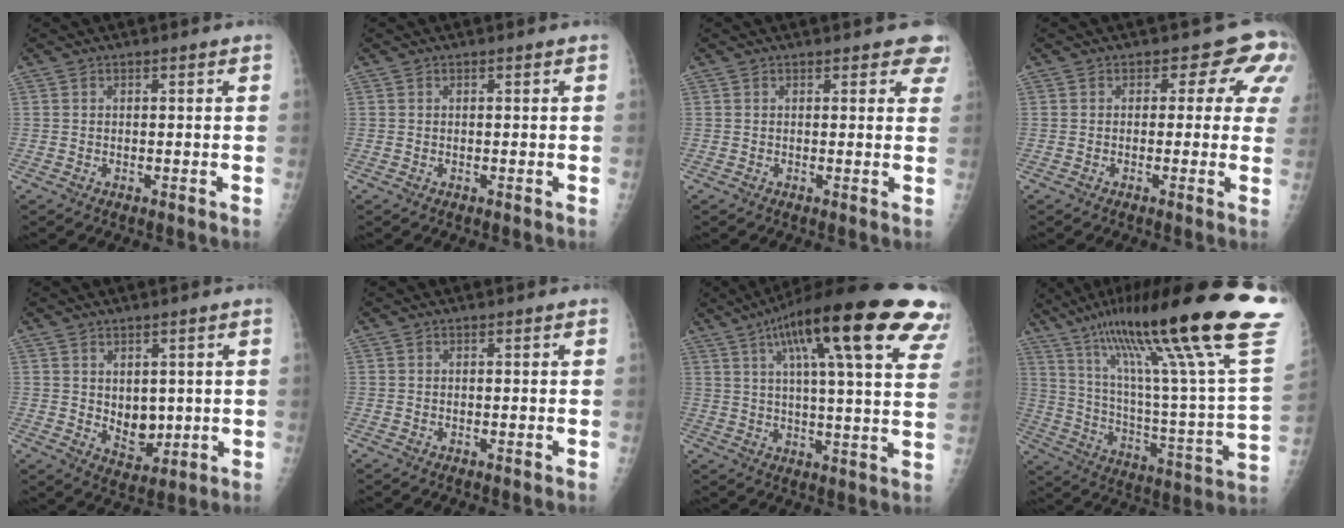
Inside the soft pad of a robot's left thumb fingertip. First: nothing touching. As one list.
[{"total": 0.0}, {"total": 3.9, "force": [3.1, 1.8, 1.6], "torque": [0.016, -0.009, 0.023]}, {"total": 6.4, "force": [2.5, 4.4, 4.0], "torque": [-0.002, -0.002, 0.008]}, {"total": 6.3, "force": [0.7, 4.5, 4.4], "torque": [-0.040, -0.019, 0.031]}, {"total": 0.0}, {"total": 27.8, "force": [14.2, 6.0, 23.2], "torque": [-0.310, 0.001, 0.191]}, {"total": 36.7, "force": [22.6, 4.3, 28.6], "torque": [-0.380, -0.056, 0.359]}]